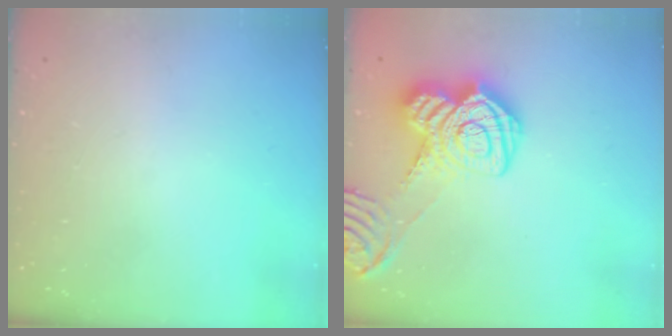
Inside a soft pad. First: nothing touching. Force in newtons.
{"total": 17.8, "press": 17.8, "slide": 1.2}